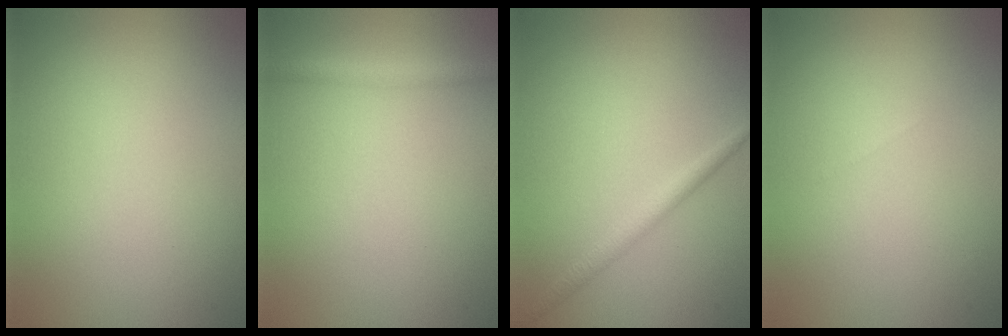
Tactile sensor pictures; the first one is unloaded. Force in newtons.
{"total": 1.7, "press": 1.7, "slide": 0.1}
{"total": 1.7, "press": 1.7, "slide": 0.1}
{"total": 0.0}